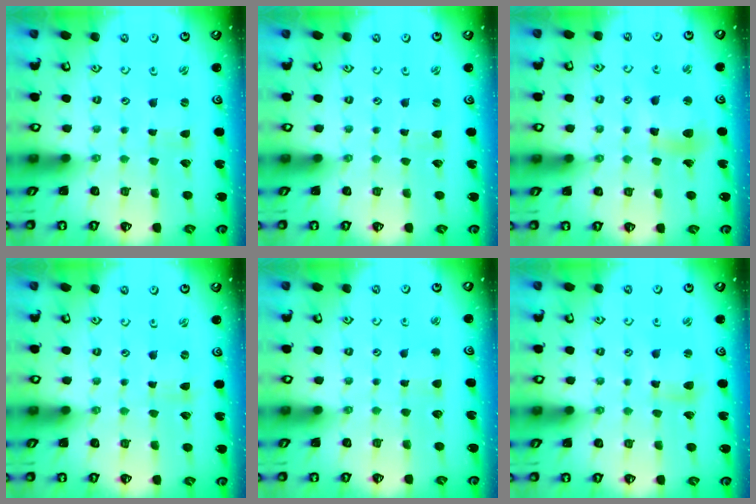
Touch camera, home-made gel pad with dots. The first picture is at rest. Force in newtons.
{"total": 0.0}
{"total": 10.3, "press": 10.2, "slide": 1.5}
{"total": 0.0}
{"total": 2.6, "press": 2.6, "slide": 0.3}
{"total": 5.1, "press": 5.0, "slide": 0.6}